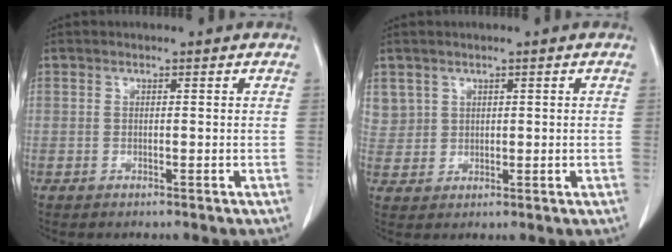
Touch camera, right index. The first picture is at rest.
{"total": 3.9, "force": [2.0, 3.3, 0.0], "torque": [0.008, 0.012, 0.044]}